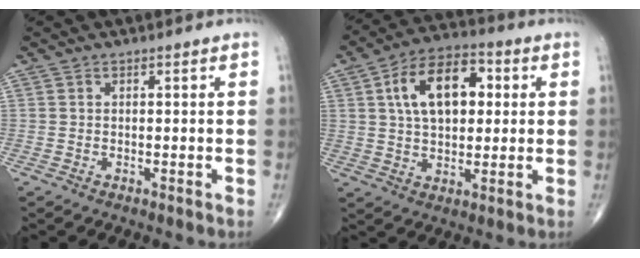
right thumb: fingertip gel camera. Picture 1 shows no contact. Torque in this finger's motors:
{"motor_torque": [-0.02, 0.48, 0.97, 0.09, 0.13]}